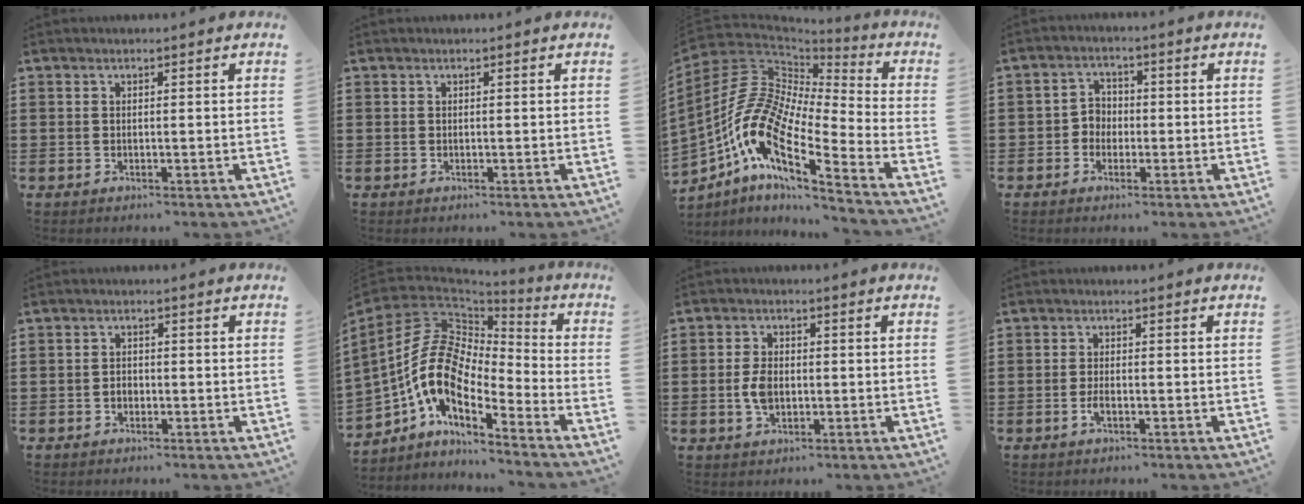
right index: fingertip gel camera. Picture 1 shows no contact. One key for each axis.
{"total": 0.0}
{"total": 13.5, "fx": -7.4, "fy": 4.9, "fz": 10.2, "tx": -0.242, "ty": -0.012, "tz": -0.158}
{"total": 3.0, "fx": -1.0, "fy": 2.6, "fz": 1.1, "tx": -0.031, "ty": 0.009, "tz": -0.024}
{"total": 1.4, "fx": -0.5, "fy": 1.1, "fz": 0.8, "tx": -0.018, "ty": 0.002, "tz": -0.012}
{"total": 12.4, "fx": -3.5, "fy": 7.4, "fz": 9.3, "tx": -0.222, "ty": 0.001, "tz": -0.076}
{"total": 4.1, "fx": -0.5, "fy": 2.5, "fz": 3.2, "tx": -0.076, "ty": 0.000, "tz": -0.013}
{"total": 1.8, "fx": -0.8, "fy": 0.6, "fz": 1.5, "tx": -0.035, "ty": -0.002, "tz": -0.016}